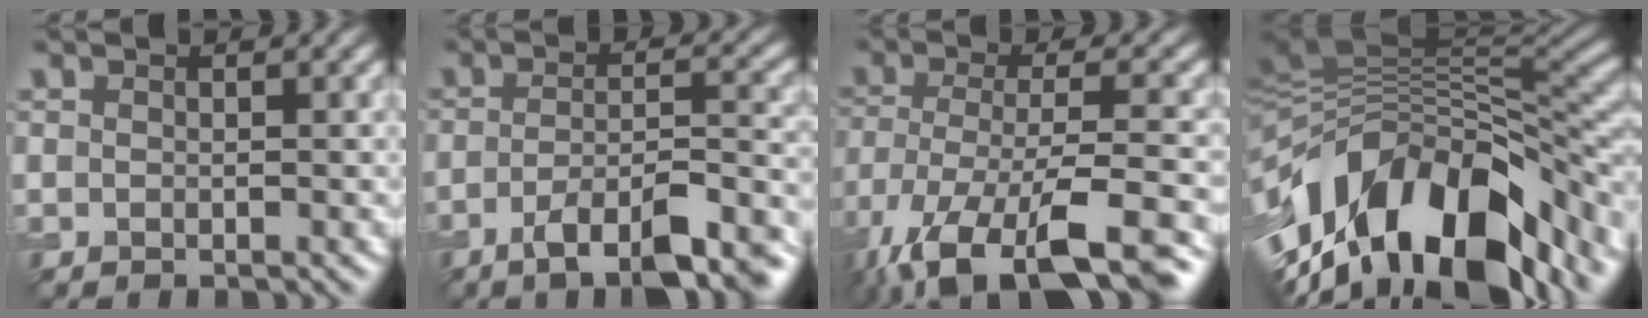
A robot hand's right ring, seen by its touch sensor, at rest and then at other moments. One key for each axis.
{"total": 9.4, "fx": -6.0, "fy": 2.8, "fz": 6.7, "tx": -0.104, "ty": -0.006, "tz": -0.091}
{"total": 13.9, "fx": -9.5, "fy": 5.3, "fz": 8.6, "tx": -0.172, "ty": -0.030, "tz": -0.134}
{"total": 15.6, "fx": -5.8, "fy": 7.9, "fz": 12.1, "tx": -0.203, "ty": 0.013, "tz": -0.094}